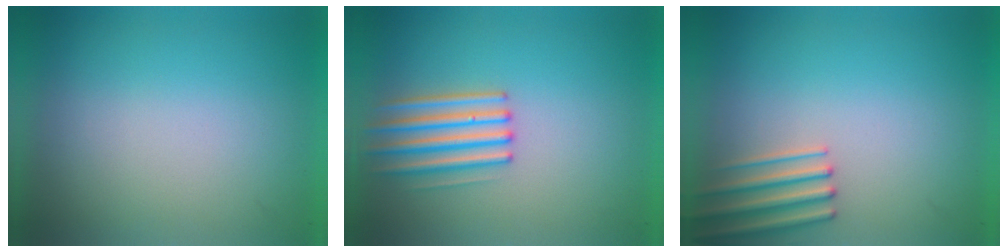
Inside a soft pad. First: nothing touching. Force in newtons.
{"total": 3.2}
{"total": 2.0}